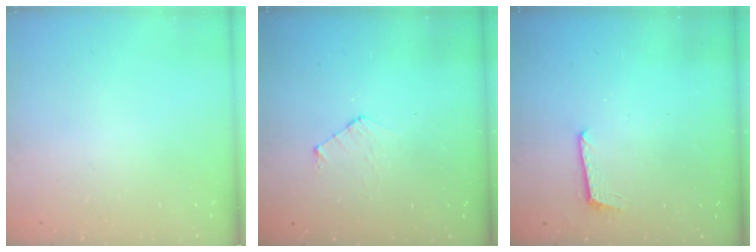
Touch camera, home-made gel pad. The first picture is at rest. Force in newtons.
{"total": 4.0, "press": 4.0, "slide": 0.4}
{"total": 5.8, "press": 5.7, "slide": 0.5}